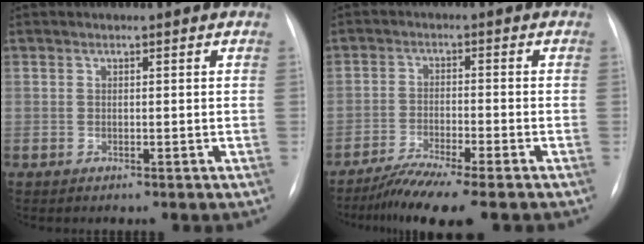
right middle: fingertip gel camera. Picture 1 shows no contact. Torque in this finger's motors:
{"motor_torque": [0.94, -0.93, 0.18, 0.09]}